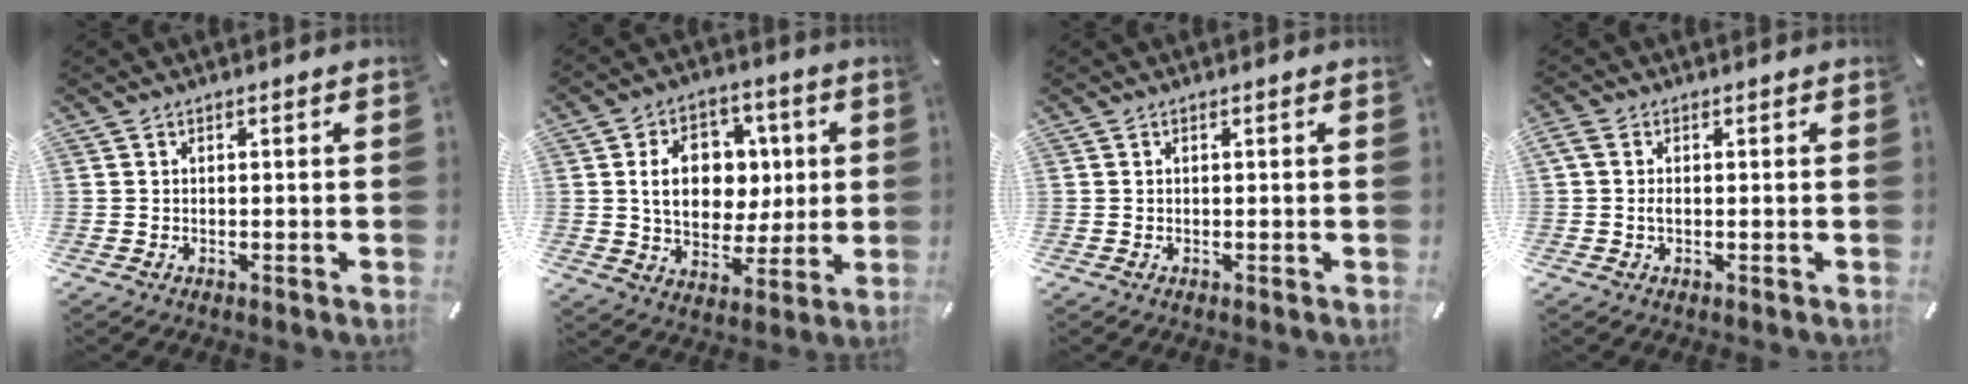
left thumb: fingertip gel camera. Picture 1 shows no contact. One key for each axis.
{"total": 13.6, "fx": 2.0, "fy": 11.0, "fz": 7.9, "tx": -0.123, "ty": 0.005, "tz": 0.040}
{"total": 0.0}
{"total": 1.8, "fx": 0.0, "fy": 0.9, "fz": 1.6, "tx": -0.037, "ty": -0.002, "tz": -0.002}